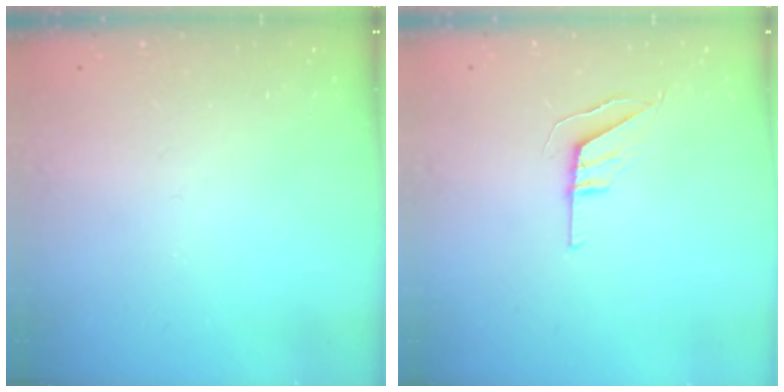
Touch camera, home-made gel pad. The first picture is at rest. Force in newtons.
{"total": 5.5, "press": 5.5, "slide": 0.4}